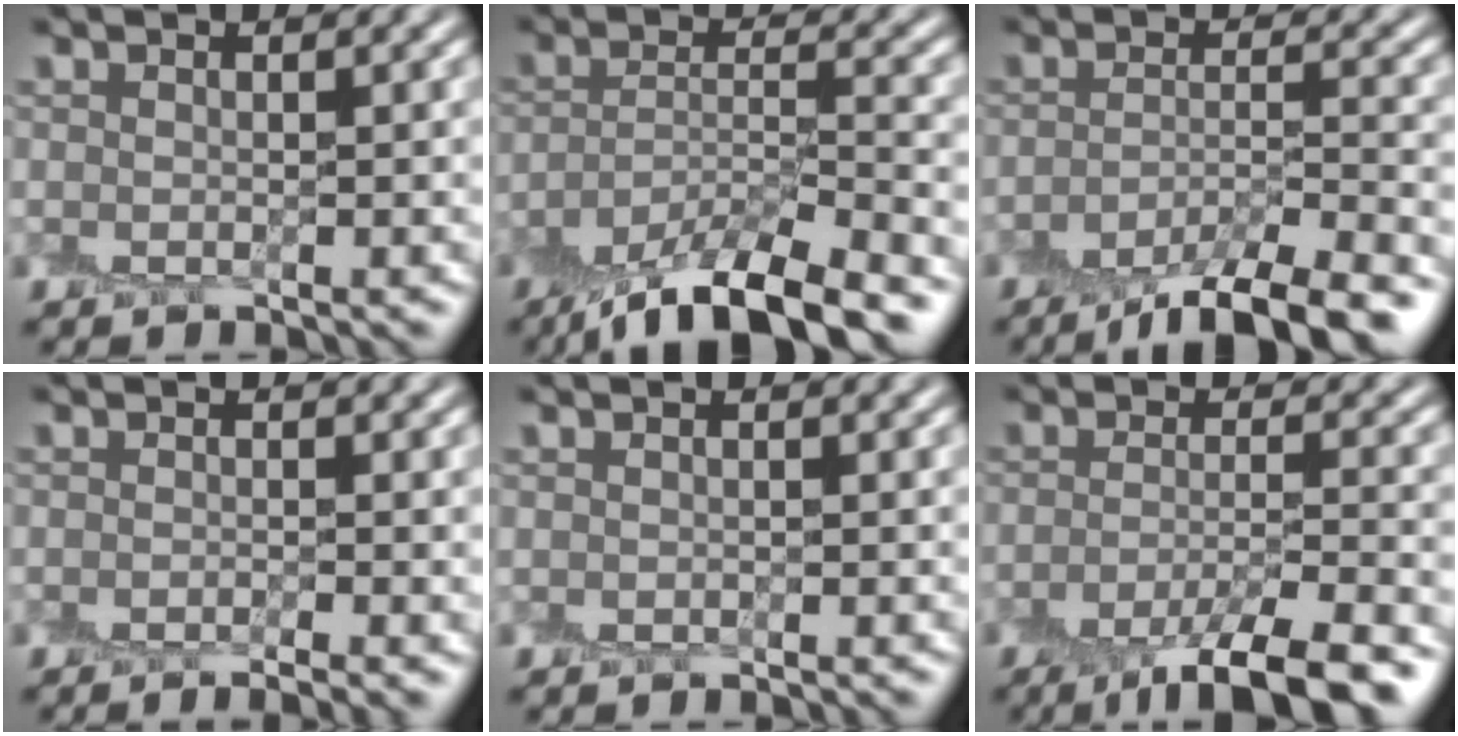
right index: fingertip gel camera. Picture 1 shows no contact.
{"total": 8.8, "force": [-6.8, 2.1, 5.1], "torque": [-0.079, -0.001, -0.120]}
{"total": 7.2, "force": [-5.3, 1.6, 4.7], "torque": [-0.064, -0.005, -0.085]}
{"total": 1.6, "force": [-0.9, 0.0, 1.4], "torque": [-0.021, -0.009, -0.017]}
{"total": 0.0}
{"total": 7.1, "force": [-4.5, 1.5, 5.3], "torque": [-0.068, -0.003, -0.074]}